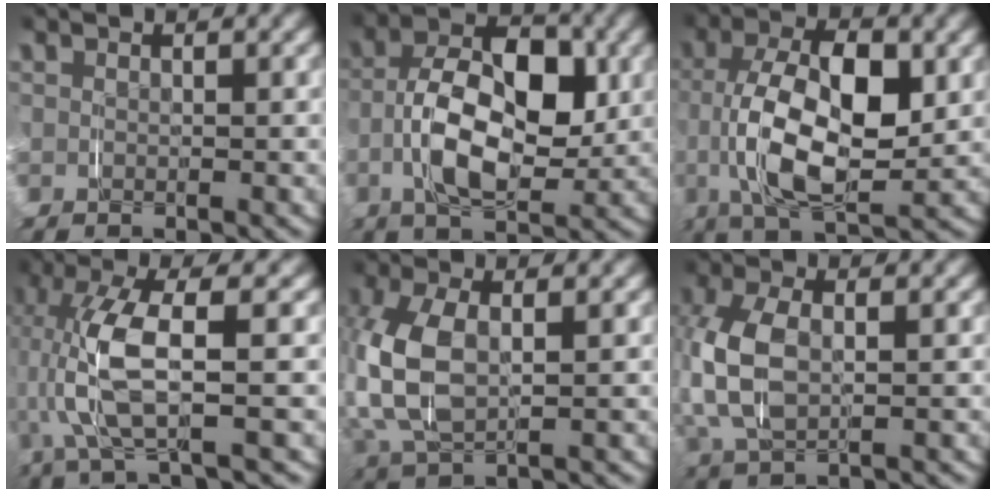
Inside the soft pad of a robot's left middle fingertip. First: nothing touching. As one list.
[{"total": 8.7, "force": [-0.4, 4.9, 7.2], "torque": [-0.122, 0.000, -0.012]}, {"total": 8.9, "force": [0.1, 4.2, 7.9], "torque": [-0.147, -0.008, 0.005]}, {"total": 6.2, "force": [0.4, 1.4, 6.0], "torque": [-0.147, 0.006, 0.009]}, {"total": 7.2, "force": [0.6, 4.3, 5.8], "torque": [-0.170, -0.010, 0.024]}, {"total": 6.6, "force": [0.4, 3.9, 5.3], "torque": [-0.156, -0.008, 0.017]}]